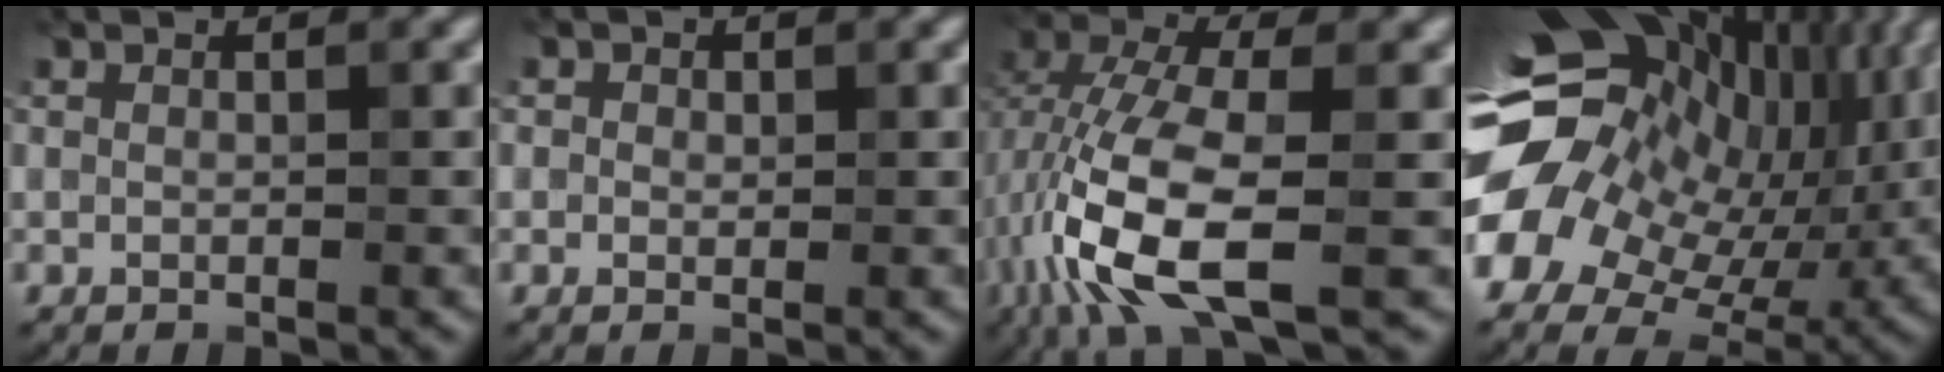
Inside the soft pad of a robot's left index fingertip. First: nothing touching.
{"total": 1.0, "force": [0.3, 0.9, 0.3], "torque": [-0.003, -0.005, 0.000]}
{"total": 9.9, "force": [-2.8, 3.9, 8.6], "torque": [-0.194, -0.002, -0.058]}
{"total": 18.3, "force": [2.7, 12.5, 13.2], "torque": [-0.263, 0.005, 0.066]}